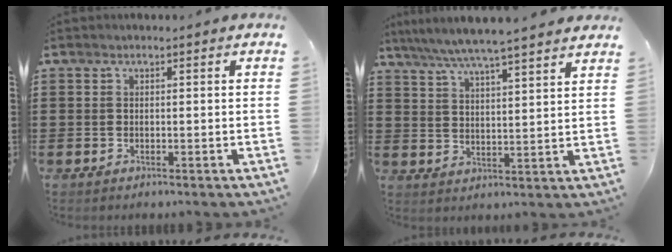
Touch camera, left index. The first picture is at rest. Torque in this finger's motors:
{"motor_torque": [1.37, -0.77, 0.58, 0.21]}